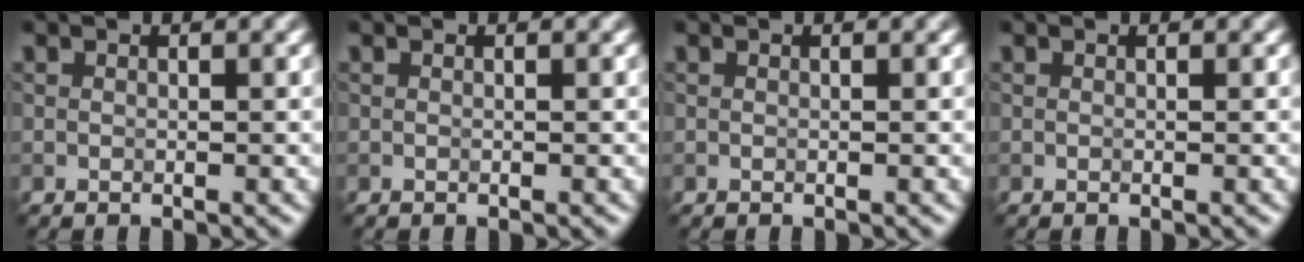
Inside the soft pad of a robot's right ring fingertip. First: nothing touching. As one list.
[{"total": 0.0}, {"total": 0.0}, {"total": 0.0}]